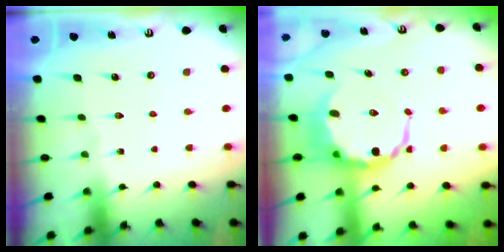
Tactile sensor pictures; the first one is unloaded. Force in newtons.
{"total": 8.3, "press": 7.9, "slide": 2.5}